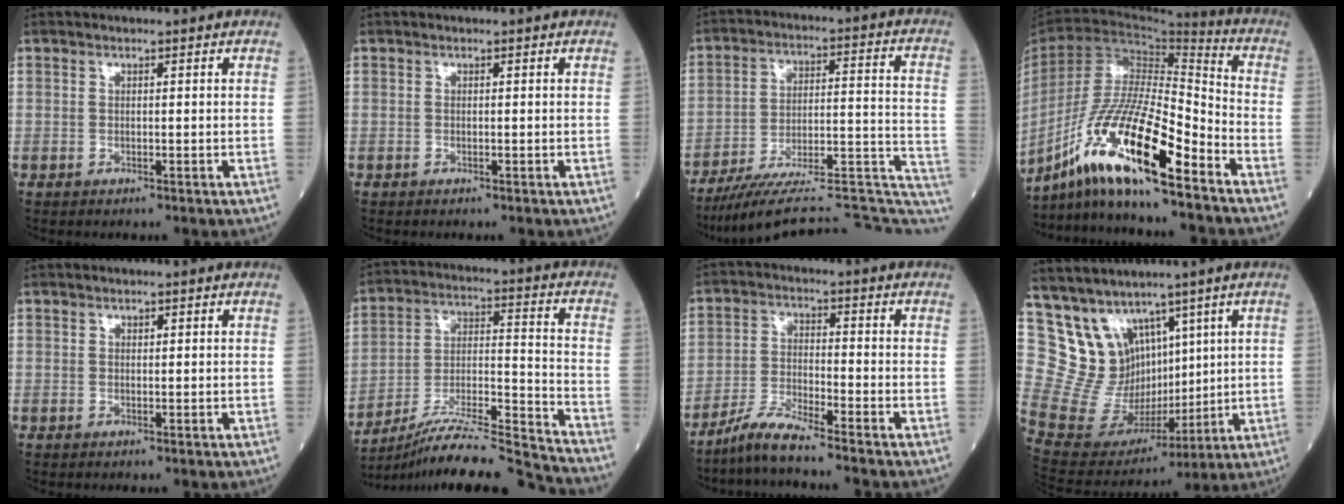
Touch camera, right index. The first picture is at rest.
{"total": 0.0}
{"total": 24.7, "force": [-21.9, 2.8, 11.1], "torque": [-0.091, 0.030, -0.307]}
{"total": 17.2, "force": [-11.3, 1.2, 12.9], "torque": [-0.249, -0.018, -0.210]}
{"total": 0.6, "force": [0.3, 0.4, 0.4], "torque": [-0.004, -0.001, 0.003]}
{"total": 18.9, "force": [-17.7, -1.5, 6.5], "torque": [-0.124, -0.002, -0.300]}
{"total": 5.6, "force": [-5.1, -0.9, 2.1], "torque": [-0.047, -0.023, -0.105]}
{"total": 11.7, "force": [7.5, 8.1, 3.9], "torque": [-0.095, 0.039, 0.174]}